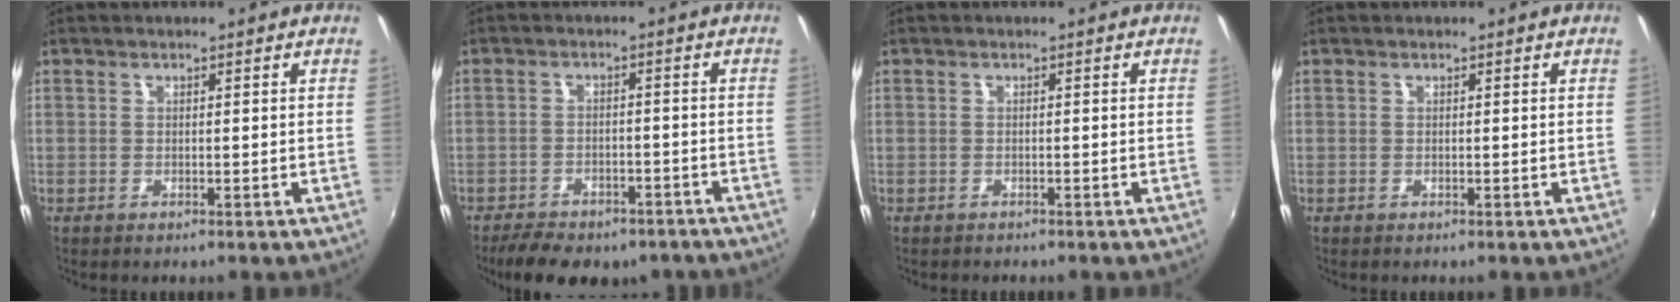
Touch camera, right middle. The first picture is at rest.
{"total": 13.1, "force": [-10.0, 5.7, 6.1], "torque": [-0.135, -0.015, -0.135]}
{"total": 0.9, "force": [-0.8, 0.3, 0.0], "torque": [-0.006, -0.001, -0.012]}
{"total": 0.0}